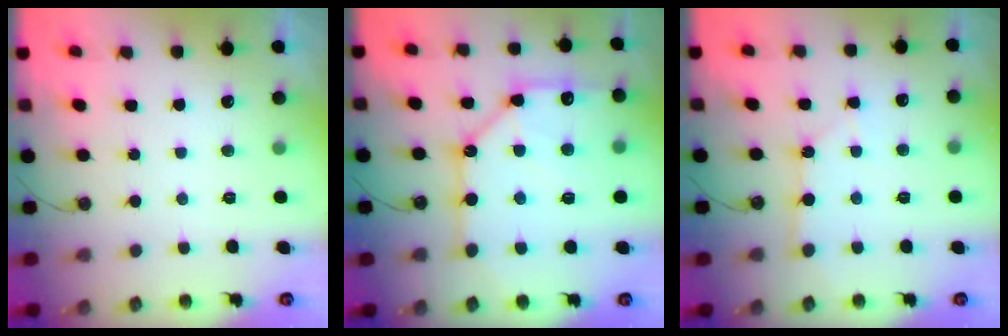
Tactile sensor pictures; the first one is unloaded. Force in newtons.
{"total": 16.6, "press": 16.5, "slide": 1.8}
{"total": 2.1, "press": 2.1, "slide": 0.3}